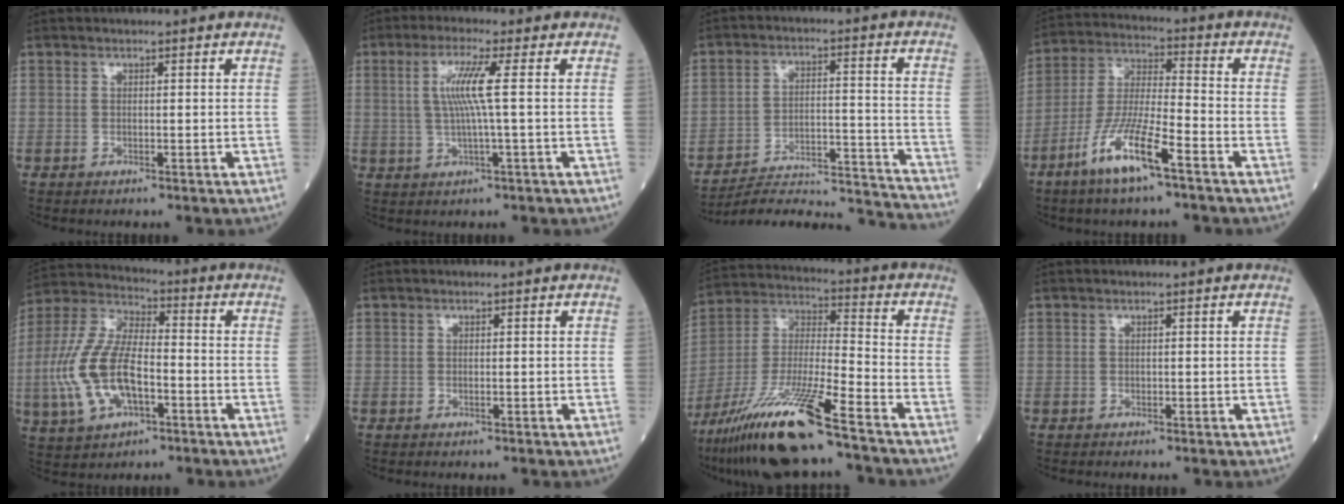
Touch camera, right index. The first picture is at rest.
{"total": 5.9, "force": [0.9, -0.8, 5.8], "torque": [-0.121, 0.004, 0.020]}
{"total": 19.0, "force": [-18.8, -0.1, 3.0], "torque": [-0.030, 0.018, -0.268]}
{"total": 11.2, "force": [-6.3, 1.0, 9.2], "torque": [-0.190, -0.013, -0.125]}
{"total": 14.3, "force": [-3.7, 6.4, 12.3], "torque": [-0.284, 0.006, -0.069]}
{"total": 0.0}
{"total": 18.7, "force": [-12.9, 1.1, 13.6], "torque": [-0.295, -0.040, -0.239]}
{"total": 0.0}